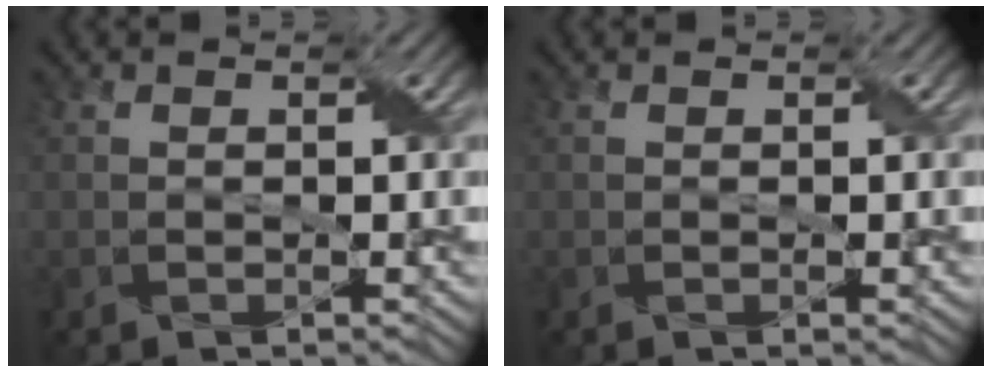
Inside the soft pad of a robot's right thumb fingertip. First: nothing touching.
{"total": 0.0}